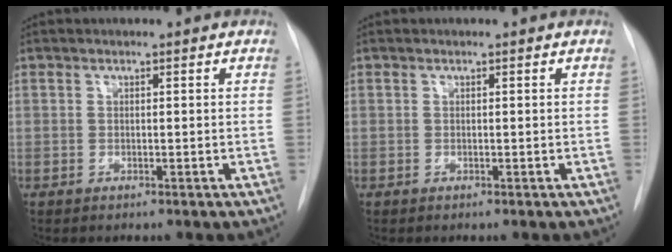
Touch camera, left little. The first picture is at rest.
{"total": 0.0}